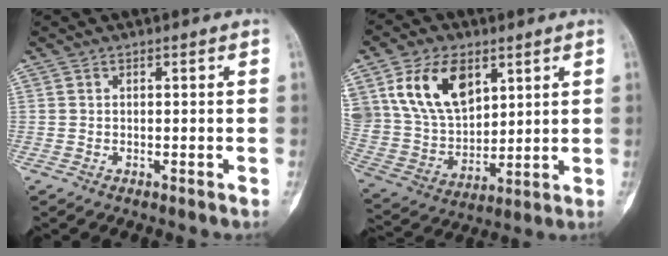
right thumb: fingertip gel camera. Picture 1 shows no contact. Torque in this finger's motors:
{"motor_torque": [-1.66, 2.35, 0.14, 0.22, 0.15]}